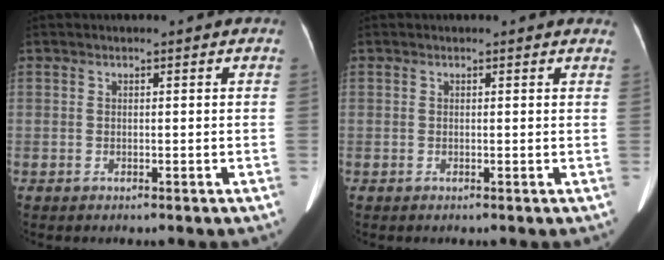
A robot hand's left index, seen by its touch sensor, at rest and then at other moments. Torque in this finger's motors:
{"motor_torque": [0.05, 0.11, -0.03, 0.01]}